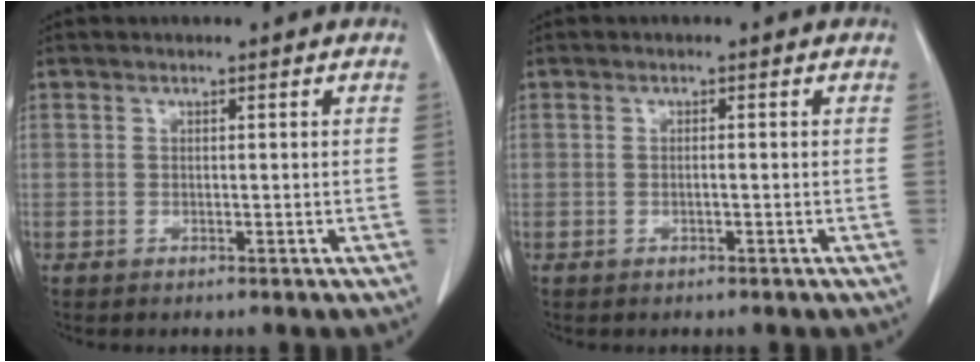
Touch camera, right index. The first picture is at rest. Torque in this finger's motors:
{"motor_torque": [-0.08, 0.00, -0.06, -0.01]}